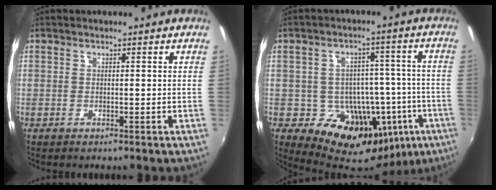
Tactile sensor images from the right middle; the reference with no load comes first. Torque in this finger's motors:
{"motor_torque": [1.42, -0.73, 0.19, 0.05]}